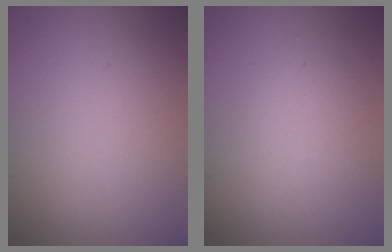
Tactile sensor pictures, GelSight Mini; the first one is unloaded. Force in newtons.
{"total": 1.6, "press": 1.6, "slide": 0.2}